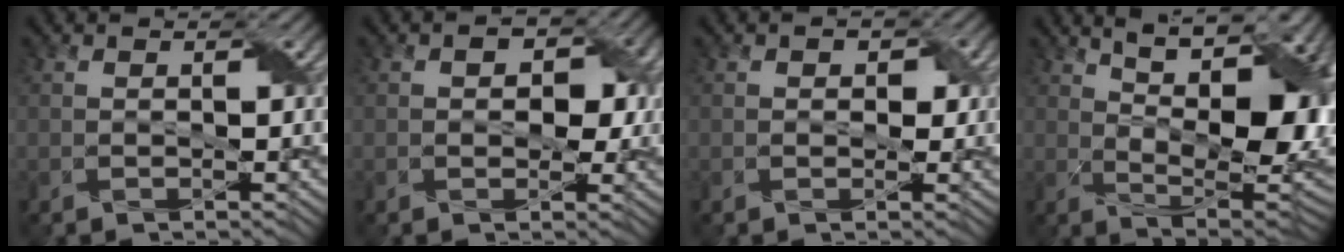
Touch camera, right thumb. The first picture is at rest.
{"total": 4.1, "force": [0.5, 3.0, 2.8], "torque": [-0.036, -0.004, -0.002]}
{"total": 1.5, "force": [0.2, 1.2, 0.9], "torque": [-0.015, -0.006, 0.001]}
{"total": 18.0, "force": [6.6, 7.6, 14.9], "torque": [-0.214, 0.038, 0.114]}